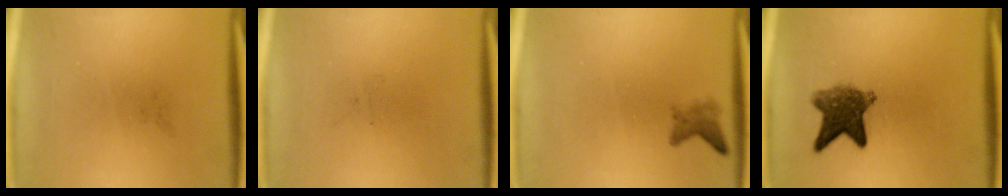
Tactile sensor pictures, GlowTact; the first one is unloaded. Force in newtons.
{"total": 0.0}
{"total": 1.7}
{"total": 7.0}